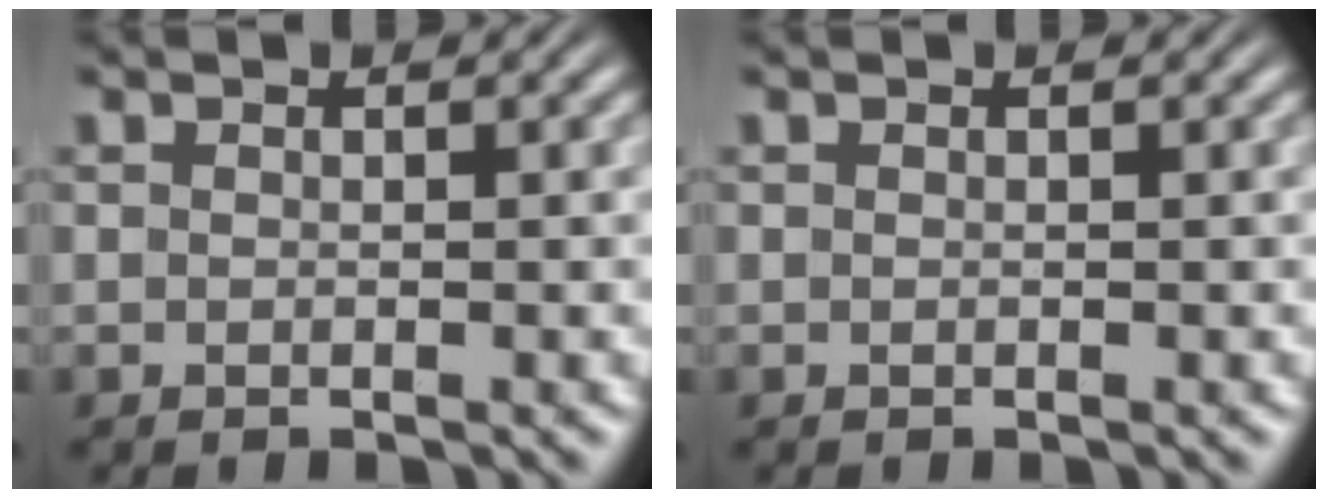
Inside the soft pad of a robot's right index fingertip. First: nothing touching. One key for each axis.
{"total": 0.0}